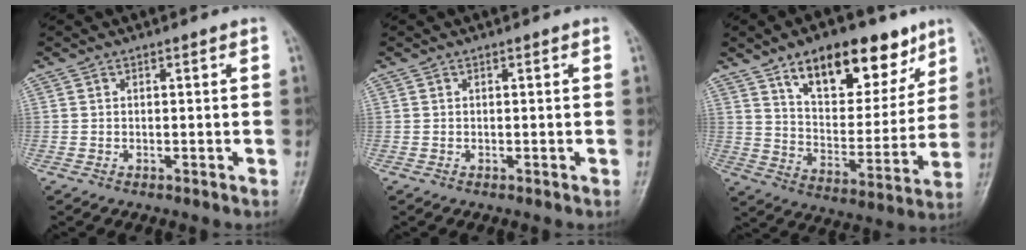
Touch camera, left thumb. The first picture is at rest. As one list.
[{"total": 0.0}, {"total": 20.0, "force": [12.0, 9.9, 12.5], "torque": [-0.130, -0.052, 0.194]}]